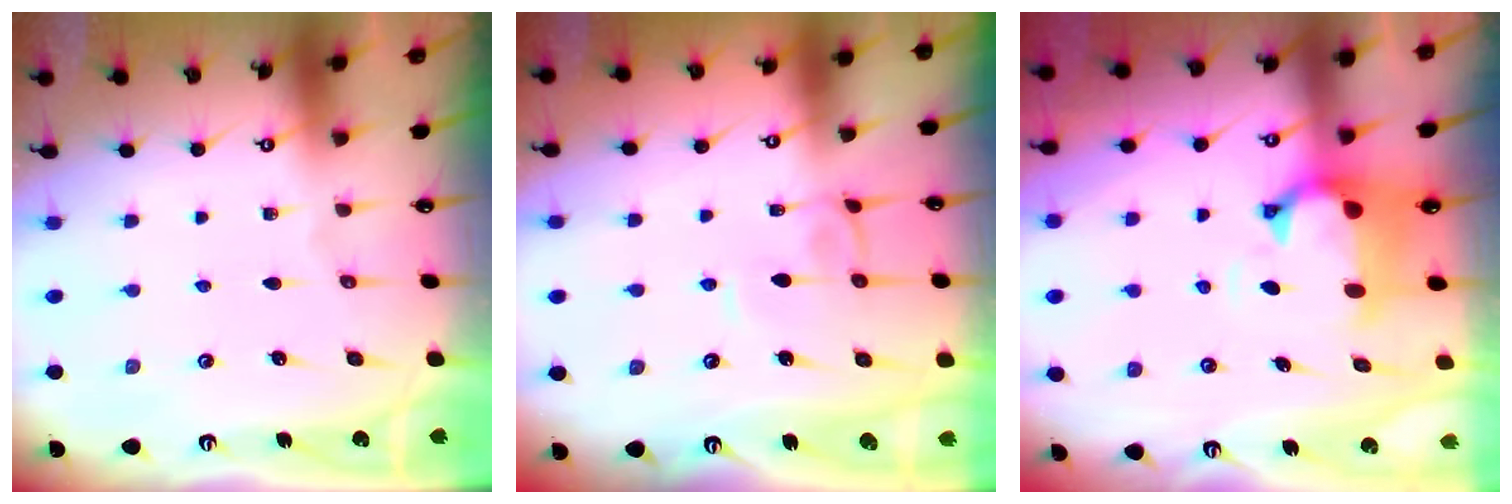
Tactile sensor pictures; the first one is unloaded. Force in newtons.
{"total": 1.8, "press": 1.8, "slide": 0.3}
{"total": 1.4, "press": 0.4, "slide": 1.3}